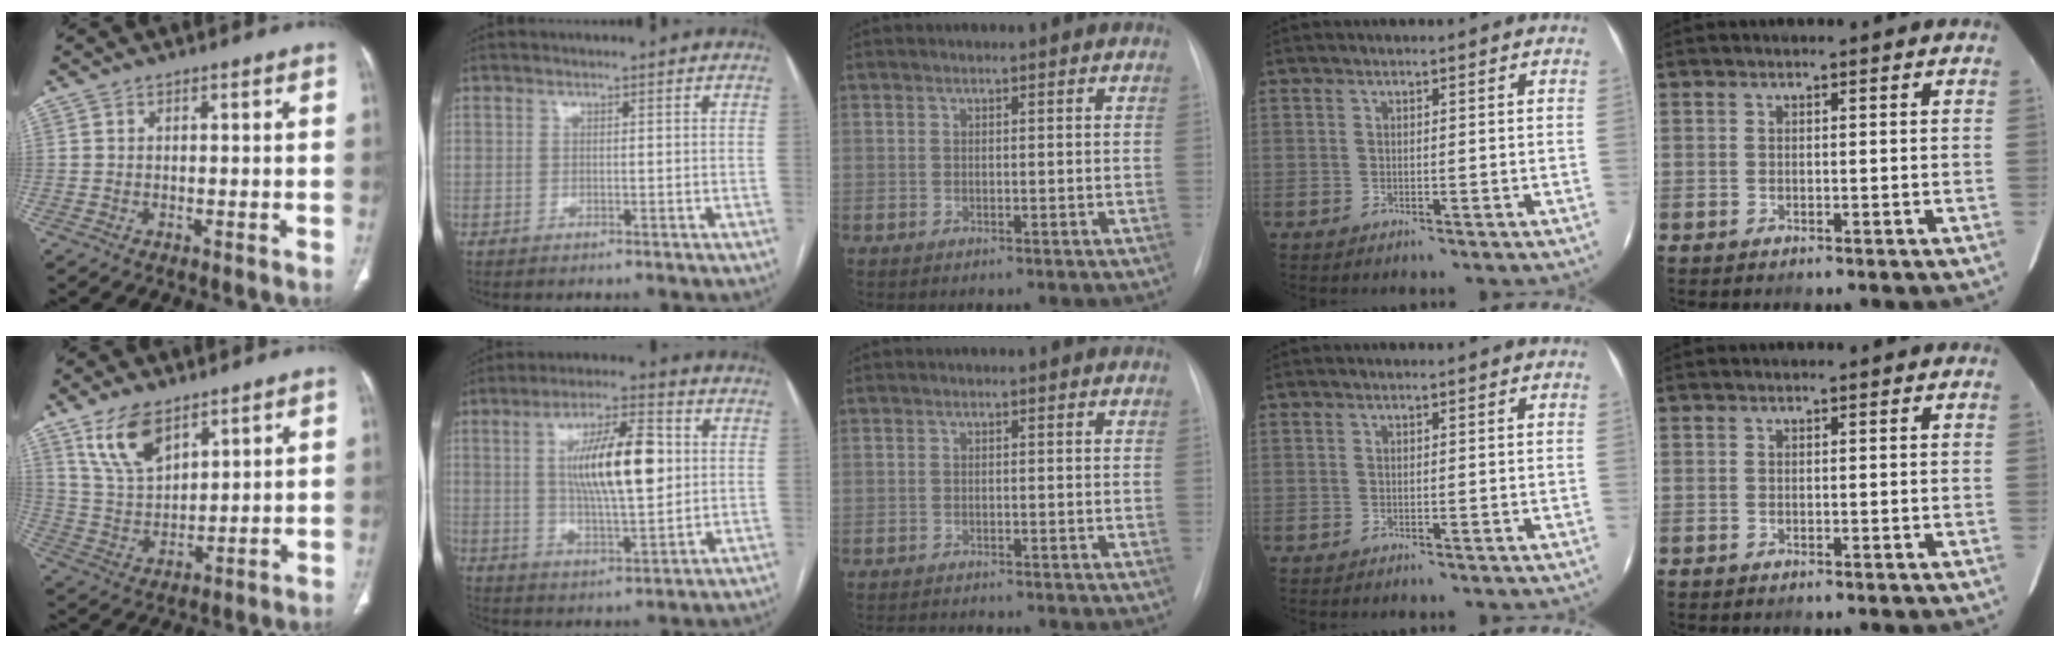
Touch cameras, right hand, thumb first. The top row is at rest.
{"thumb": {"total": 10.6, "force": [6.8, 5.0, 6.4], "torque": [-0.112, -0.031, 0.143]}, "index": {"total": 13.3, "force": [2.2, 3.2, 12.7], "torque": [-0.223, 0.011, 0.037]}, "middle": {"total": 2.6, "force": [-2.6, -0.1, 0.4], "torque": [-0.006, -0.011, -0.040]}}